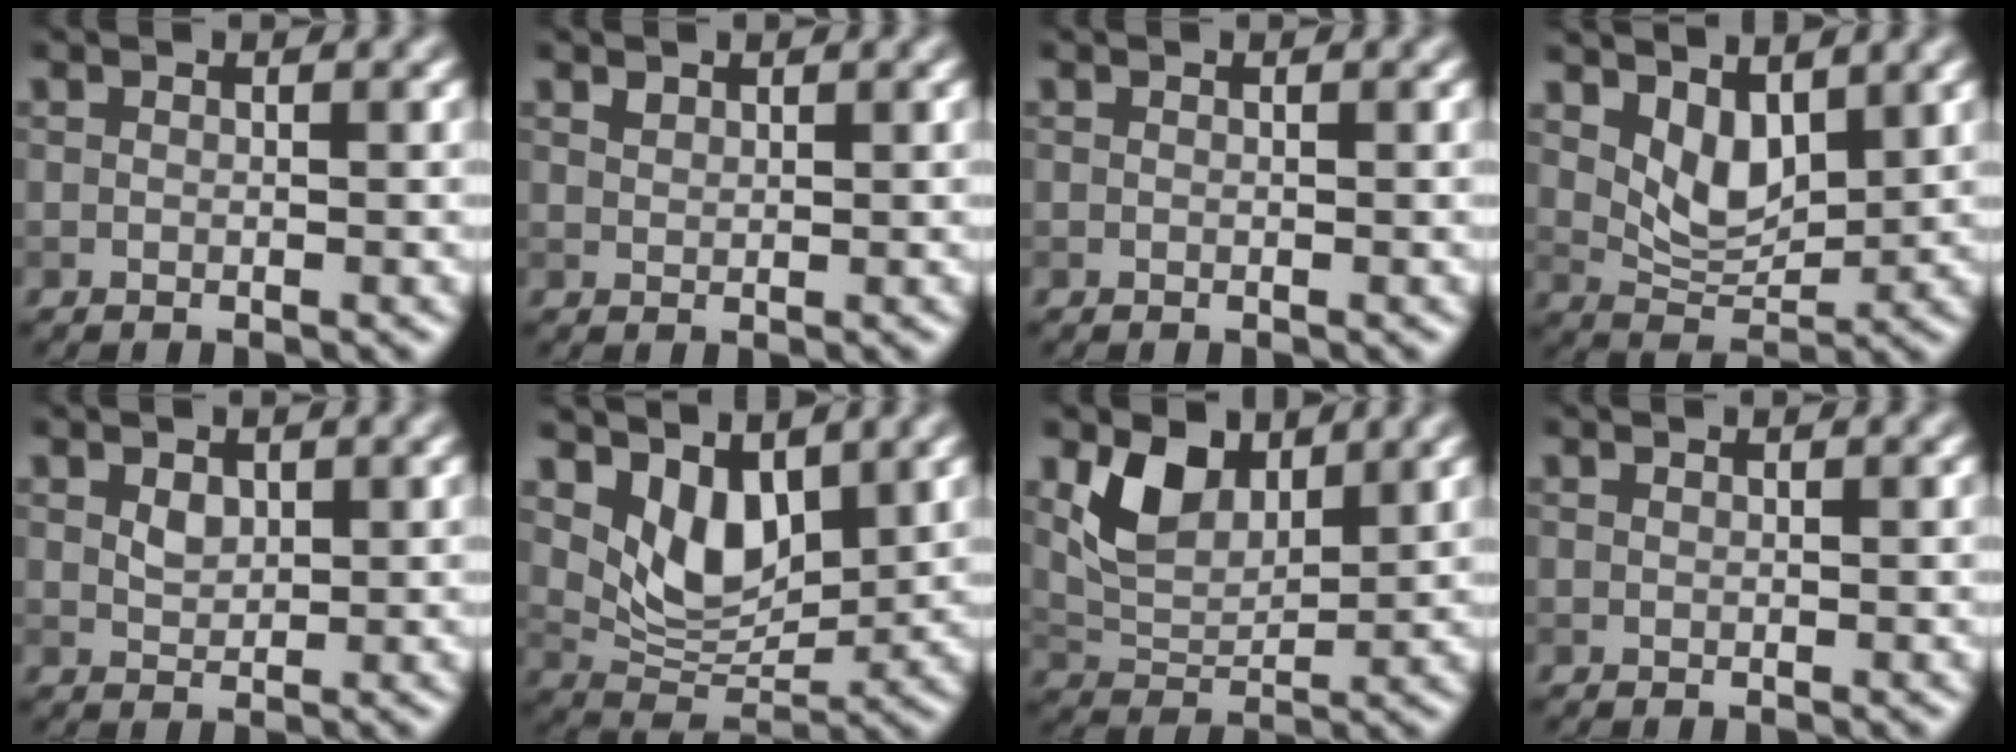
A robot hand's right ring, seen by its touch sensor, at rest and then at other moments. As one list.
[{"total": 0.8, "force": [0.6, 0.4, 0.2], "torque": [-0.005, 0.000, 0.014]}, {"total": 0.0}, {"total": 4.1, "force": [2.0, 2.3, 2.8], "torque": [-0.060, -0.012, 0.038]}, {"total": 1.4, "force": [0.7, 1.0, 0.8], "torque": [-0.014, -0.001, 0.017]}, {"total": 5.4, "force": [2.6, 3.1, 3.5], "torque": [-0.075, -0.019, 0.048]}, {"total": 5.0, "force": [2.8, 3.0, 2.9], "torque": [-0.060, -0.011, 0.052]}, {"total": 0.0}]